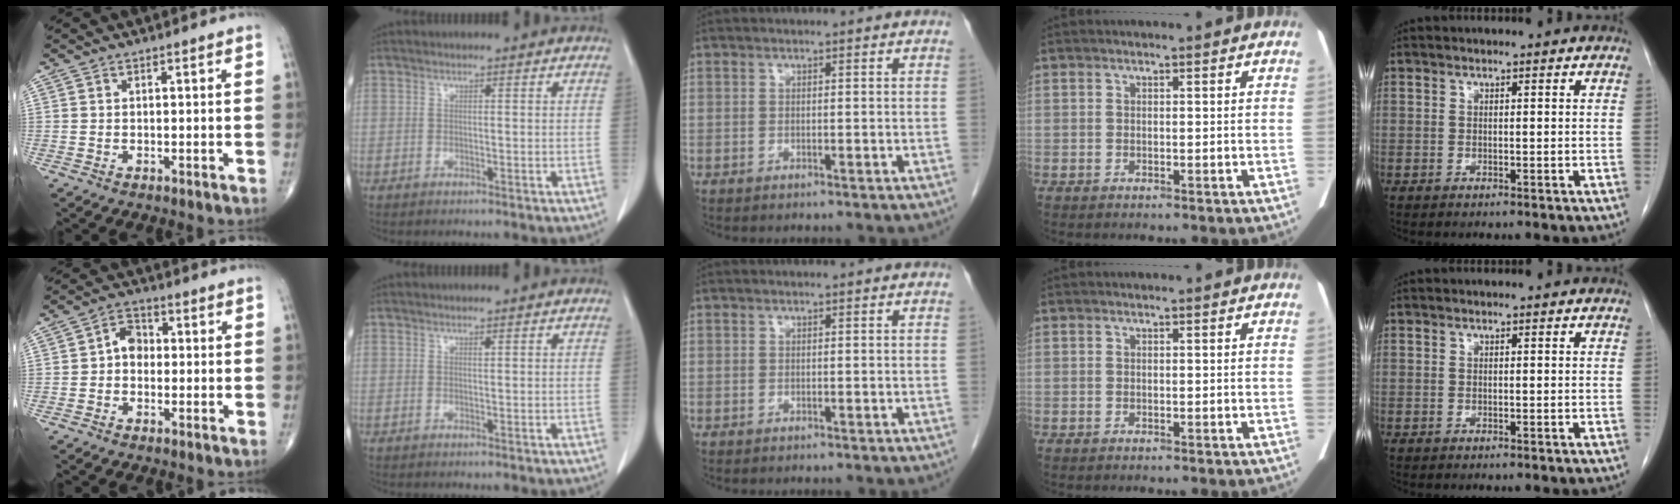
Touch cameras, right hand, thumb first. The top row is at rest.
{"thumb": {"total": 4.5, "force": [-0.3, 3.6, 2.7], "torque": [-0.025, 0.019, -0.017]}}